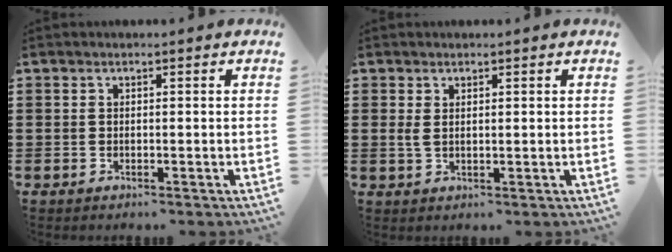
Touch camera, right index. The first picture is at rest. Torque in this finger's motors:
{"motor_torque": [-0.03, 0.15, 0.05, 0.01]}